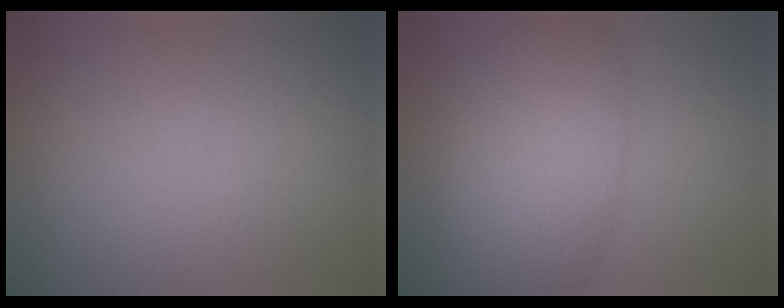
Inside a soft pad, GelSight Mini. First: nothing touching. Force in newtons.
{"total": 7.4, "press": 7.4, "slide": 0.2}